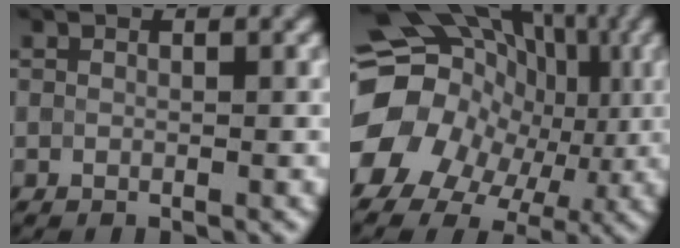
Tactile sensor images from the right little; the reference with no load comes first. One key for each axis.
{"total": 17.6, "fx": -0.2, "fy": 14.6, "fz": 9.8, "tx": -0.182, "ty": 0.002, "tz": -0.010}